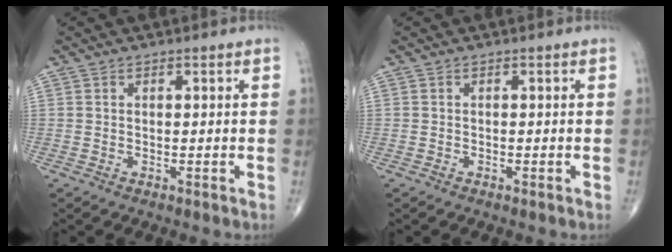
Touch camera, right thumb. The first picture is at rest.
{"total": 0.0}